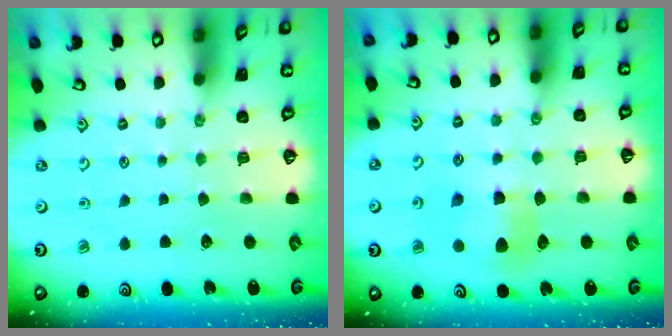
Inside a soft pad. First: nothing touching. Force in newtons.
{"total": 7.5, "press": 7.5, "slide": 0.3}